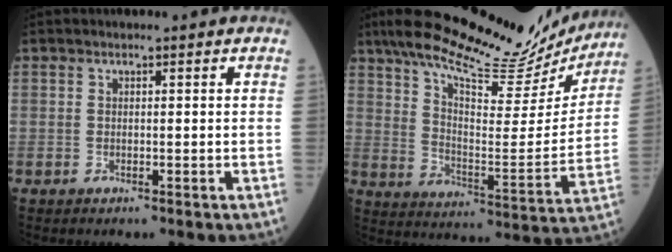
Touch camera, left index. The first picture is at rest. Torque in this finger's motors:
{"motor_torque": [0.73, -1.41, 0.52, 0.12]}